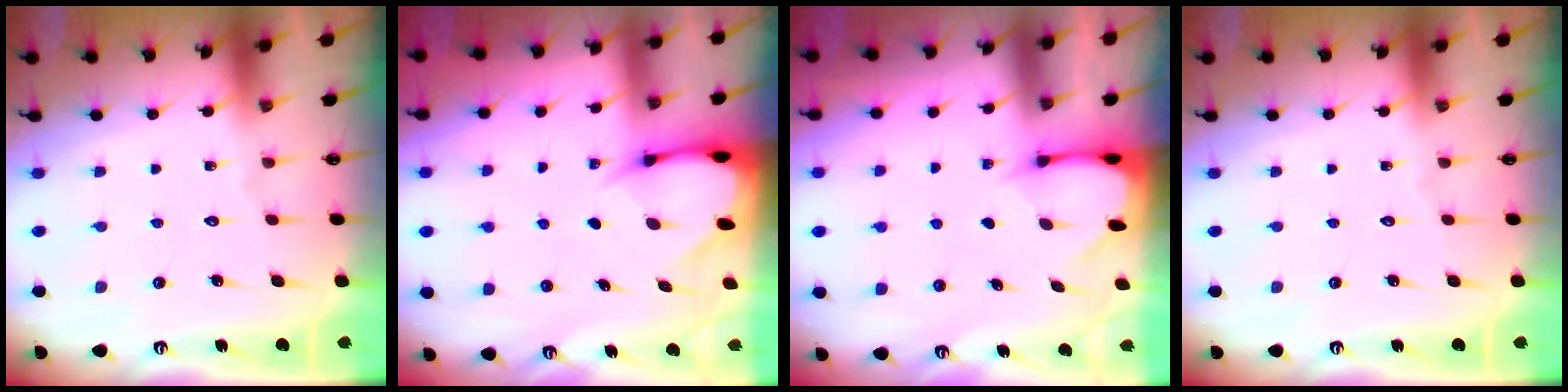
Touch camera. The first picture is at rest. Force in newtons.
{"total": 4.1, "press": 4.0, "slide": 0.4}
{"total": 2.5, "press": 2.5, "slide": 0.3}
{"total": 0.0}